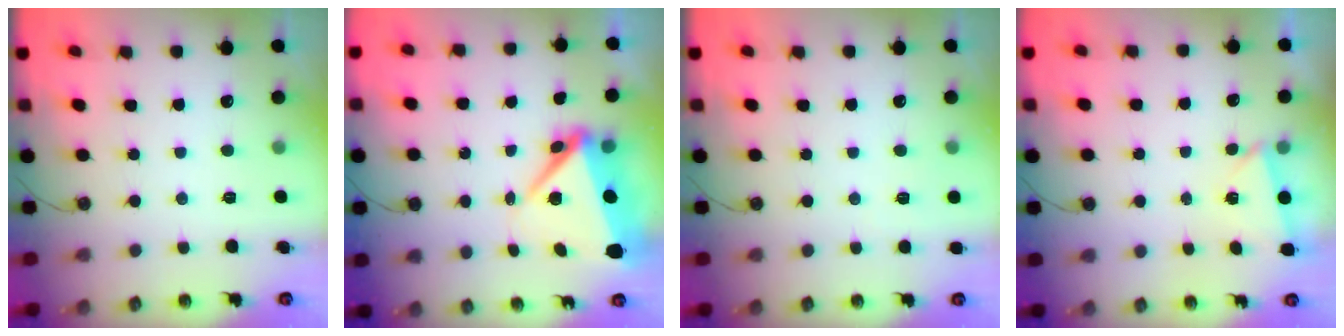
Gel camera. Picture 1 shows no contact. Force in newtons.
{"total": 8.5, "press": 8.2, "slide": 2.0}
{"total": 1.7, "press": 1.7, "slide": 0.4}
{"total": 2.5, "press": 0.6, "slide": 2.4}